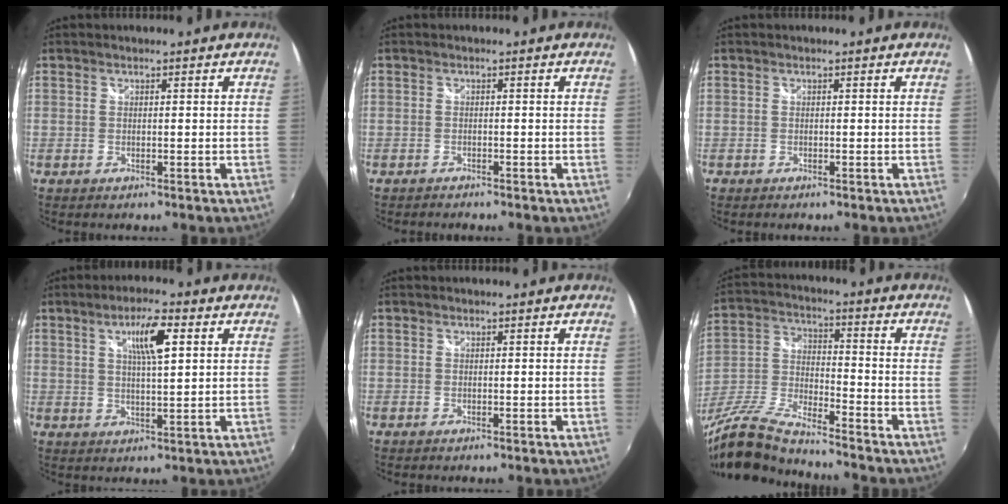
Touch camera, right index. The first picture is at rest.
{"total": 1.5, "force": [-1.4, 0.3, 0.0], "torque": [-0.008, -0.008, -0.025]}
{"total": 1.0, "force": [-0.7, 0.6, -0.3], "torque": [0.001, -0.002, -0.013]}
{"total": 7.3, "force": [2.8, 1.4, 6.6], "torque": [-0.111, 0.006, 0.047]}
{"total": 0.0}
{"total": 16.6, "force": [-13.8, 2.3, 9.0], "torque": [-0.200, -0.032, -0.271]}